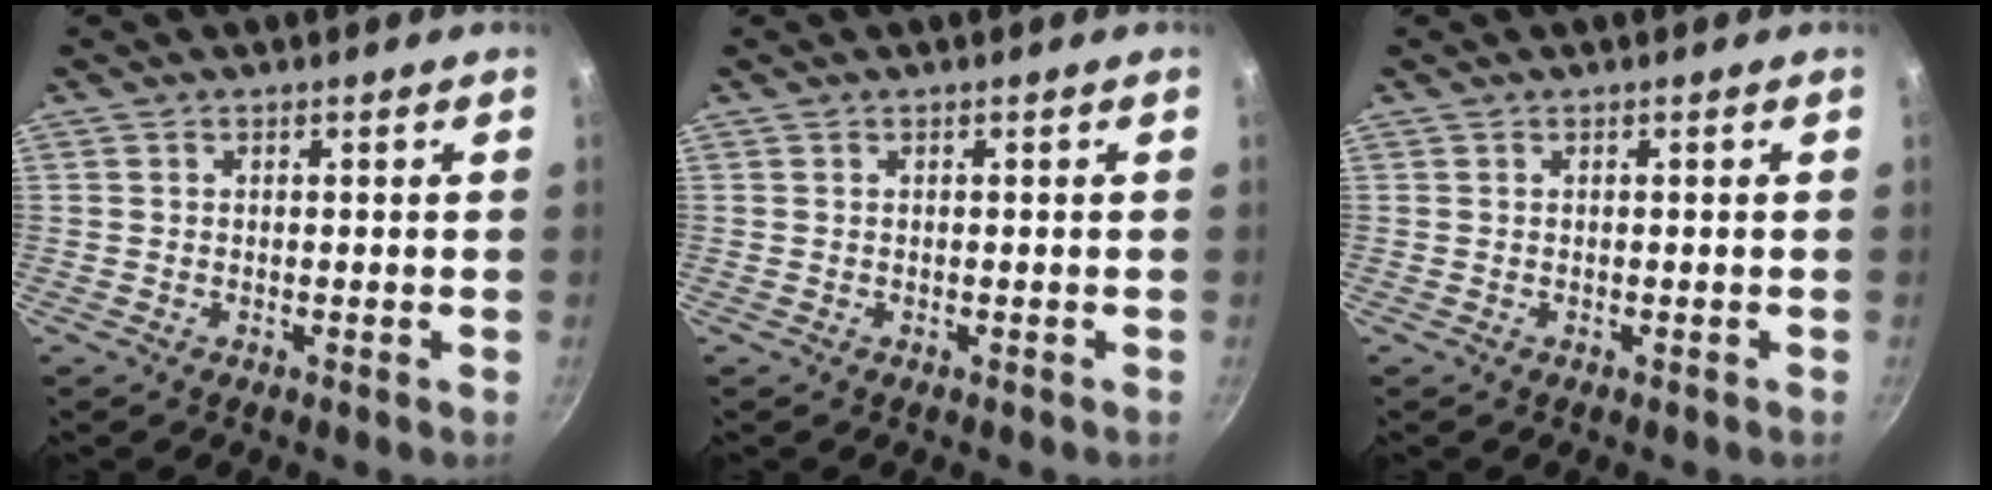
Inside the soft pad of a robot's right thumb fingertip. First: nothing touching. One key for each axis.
{"total": 0.0}
{"total": 0.0}